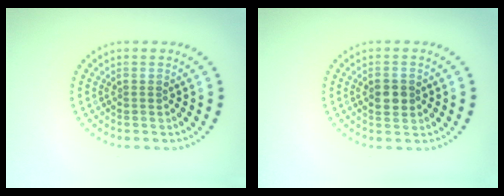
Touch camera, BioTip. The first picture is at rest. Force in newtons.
{"total": 2.6, "press": 2.6, "slide": 0.1}